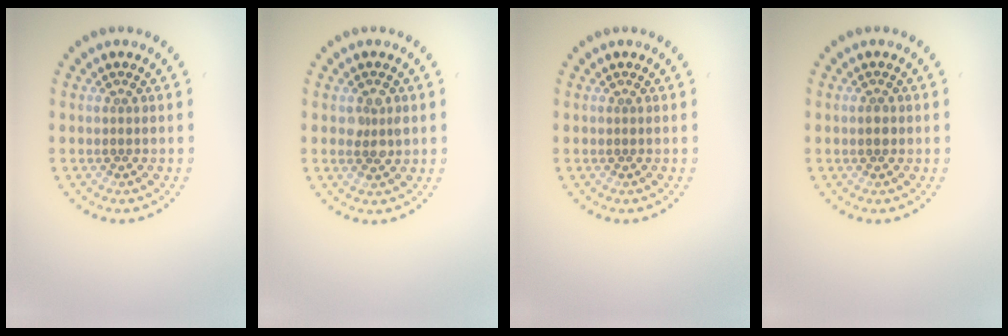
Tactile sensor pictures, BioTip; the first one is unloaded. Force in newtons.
{"total": 2.0, "press": 2.0, "slide": 0.2}
{"total": 0.0}
{"total": 1.3, "press": 1.3, "slide": 0.1}